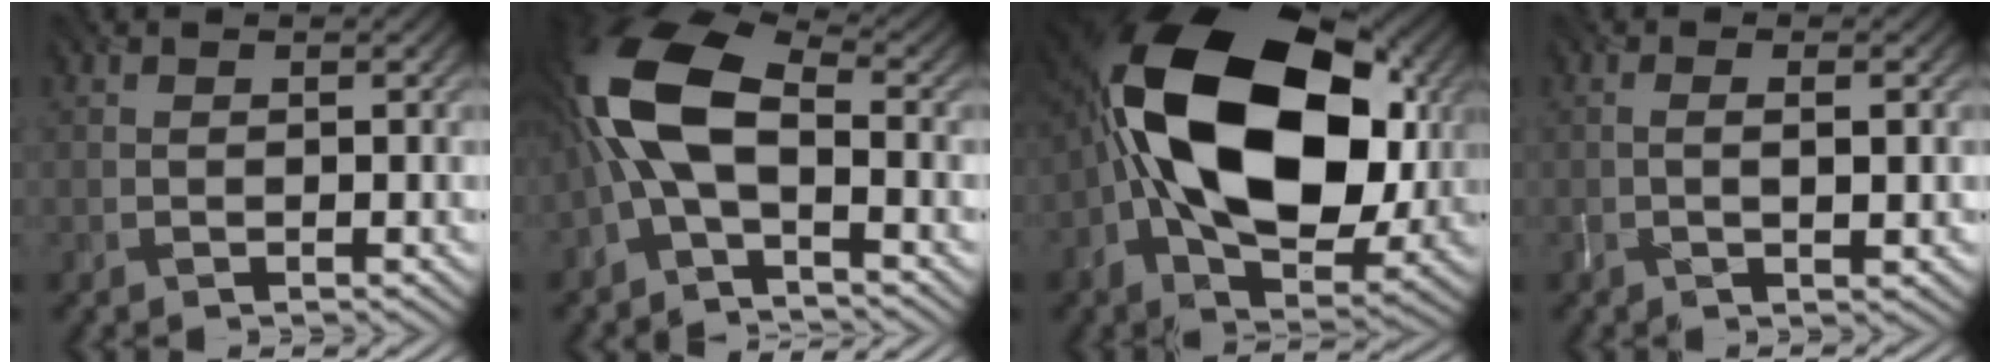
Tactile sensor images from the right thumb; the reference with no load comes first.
{"total": 10.6, "force": [-1.2, 4.9, 9.3], "torque": [-0.209, 0.021, -0.043]}
{"total": 21.1, "force": [2.2, 13.2, 16.4], "torque": [-0.326, -0.009, 0.037]}
{"total": 2.5, "force": [-0.1, 0.5, 2.4], "torque": [-0.041, 0.003, -0.002]}